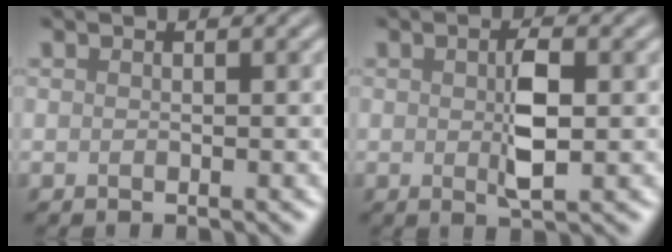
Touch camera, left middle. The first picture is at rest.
{"total": 3.2, "force": [0.1, 1.1, 3.0], "torque": [-0.058, -0.002, 0.003]}